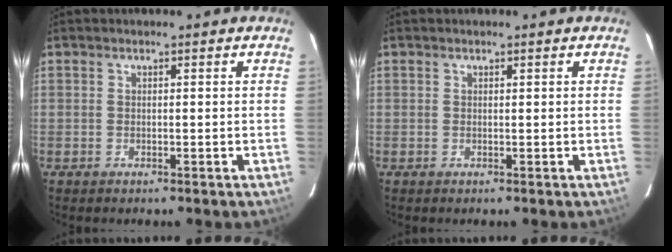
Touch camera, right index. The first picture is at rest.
{"total": 0.0}